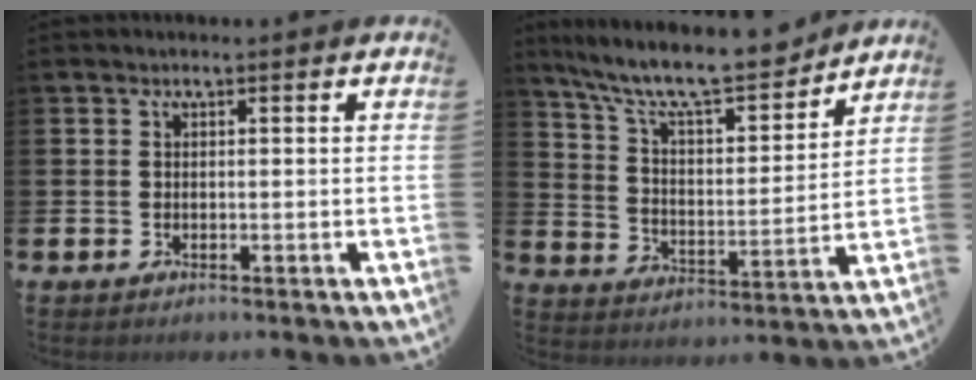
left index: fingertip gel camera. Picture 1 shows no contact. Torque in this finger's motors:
{"motor_torque": [0.17, -0.58, 0.91, 0.21]}